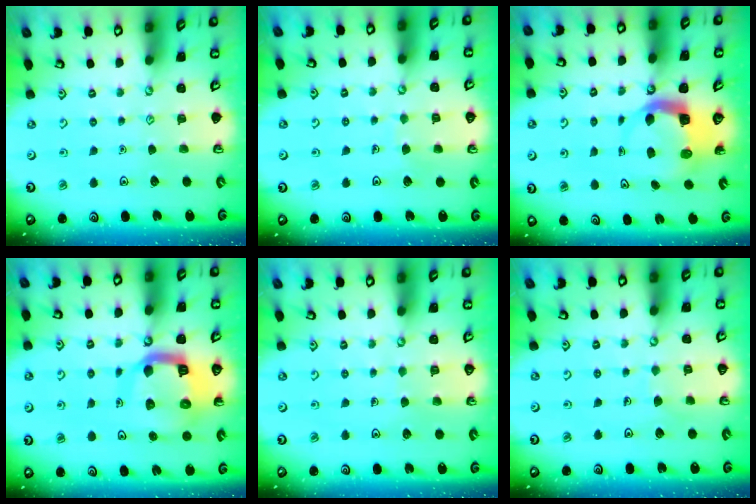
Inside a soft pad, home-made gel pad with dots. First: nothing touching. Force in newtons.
{"total": 3.5, "press": 3.5, "slide": 0.2}
{"total": 5.1, "press": 5.1, "slide": 0.7}
{"total": 13.8, "press": 13.7, "slide": 1.7}
{"total": 4.3, "press": 4.3, "slide": 0.3}
{"total": 4.1, "press": 4.1, "slide": 0.2}